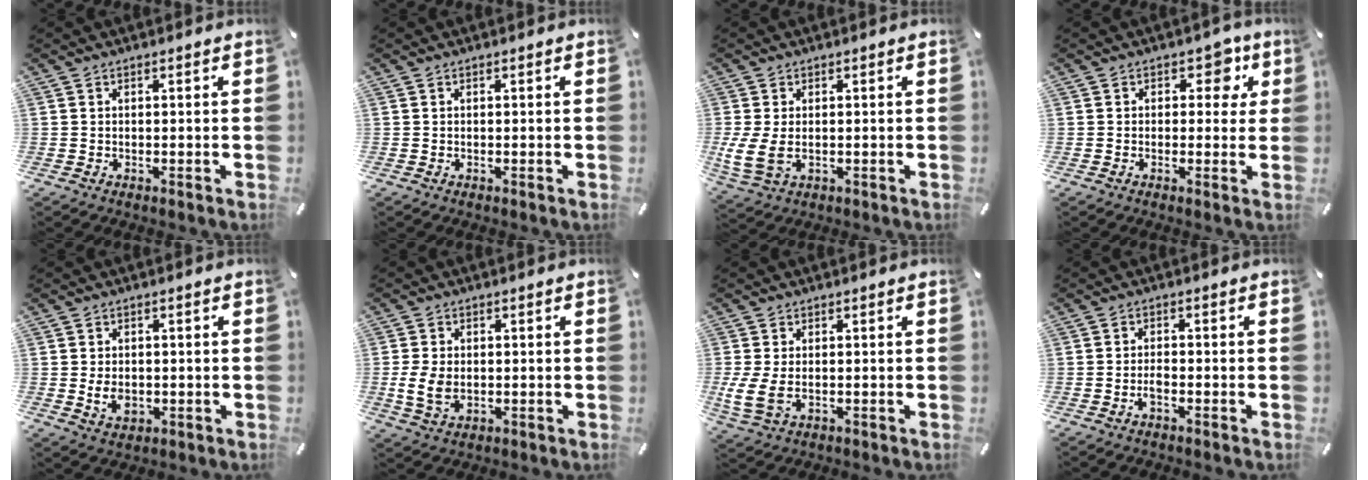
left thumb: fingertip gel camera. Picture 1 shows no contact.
{"total": 0.0}
{"total": 6.5, "force": [-0.3, 4.5, 4.8], "torque": [-0.100, -0.002, -0.005]}
{"total": 6.1, "force": [1.9, 4.4, 3.8], "torque": [-0.027, -0.007, 0.023]}
{"total": 4.7, "force": [-0.9, 3.5, 3.1], "torque": [-0.065, -0.005, -0.019]}
{"total": 6.7, "force": [-0.7, 4.8, 4.6], "torque": [-0.098, 0.000, -0.014]}
{"total": 5.8, "force": [-0.4, 3.8, 4.4], "torque": [-0.094, -0.004, -0.009]}
{"total": 2.2, "force": [-1.2, 0.9, 1.5], "torque": [-0.028, 0.007, -0.024]}